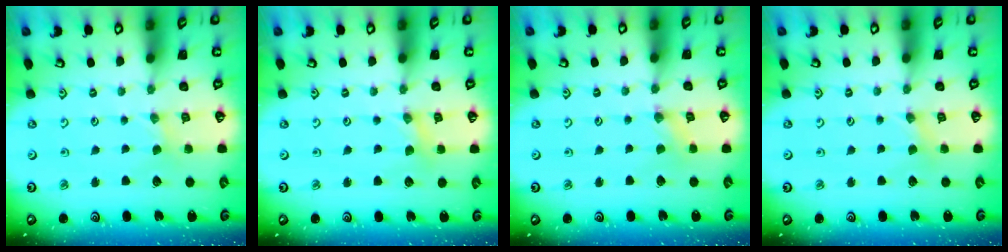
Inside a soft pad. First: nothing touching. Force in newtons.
{"total": 1.5, "press": 1.4, "slide": 0.2}
{"total": 0.0}
{"total": 1.5, "press": 1.5, "slide": 0.3}